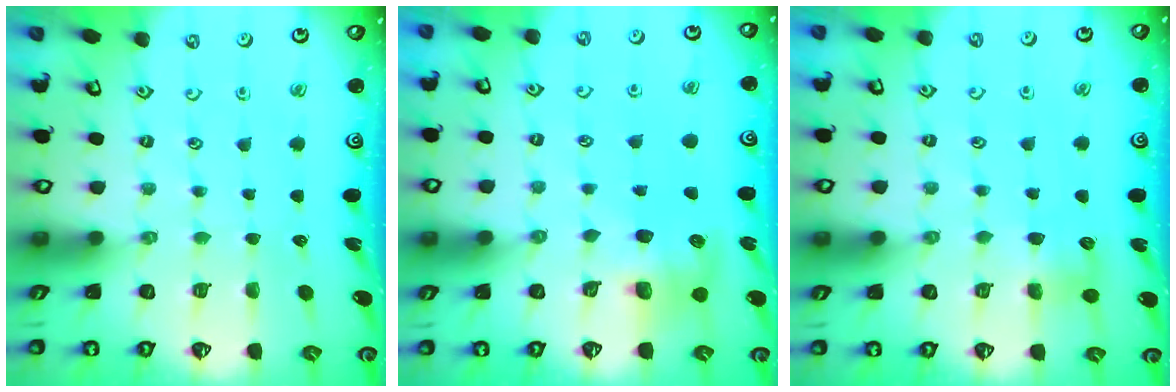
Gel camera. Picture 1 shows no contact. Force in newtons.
{"total": 7.5, "press": 7.5, "slide": 0.4}
{"total": 6.7, "press": 6.7, "slide": 0.9}